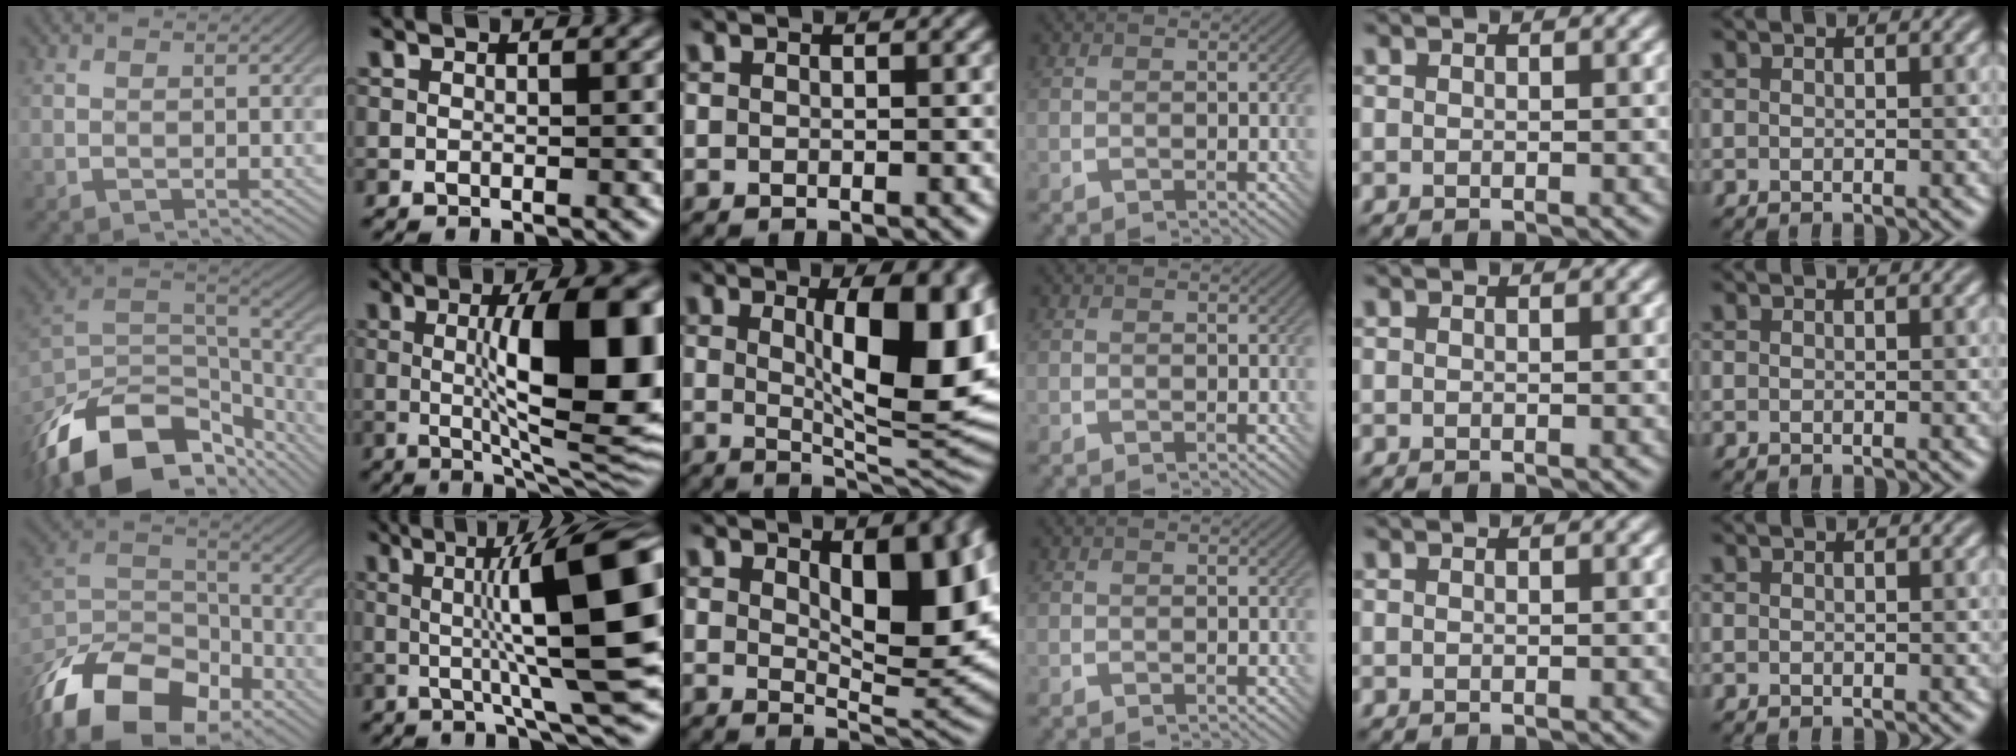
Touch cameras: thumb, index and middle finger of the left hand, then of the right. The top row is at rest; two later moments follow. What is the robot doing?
{"motion": "insert", "object": "bottle cap"}